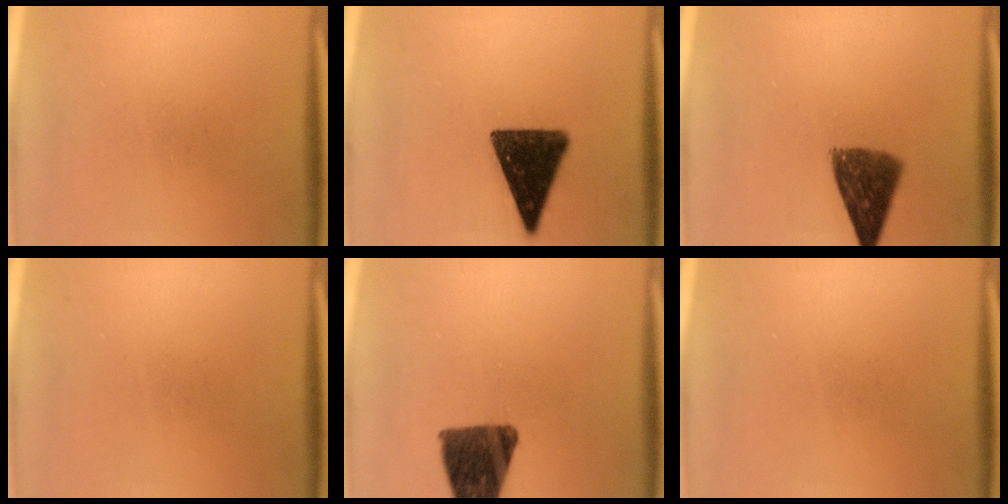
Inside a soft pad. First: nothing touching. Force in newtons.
{"total": 14.3}
{"total": 9.0}
{"total": 0.0}
{"total": 11.9}
{"total": 0.0}